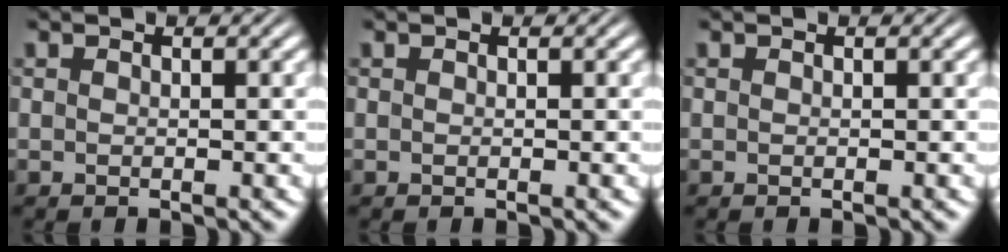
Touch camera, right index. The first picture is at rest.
{"total": 0.0}
{"total": 0.0}